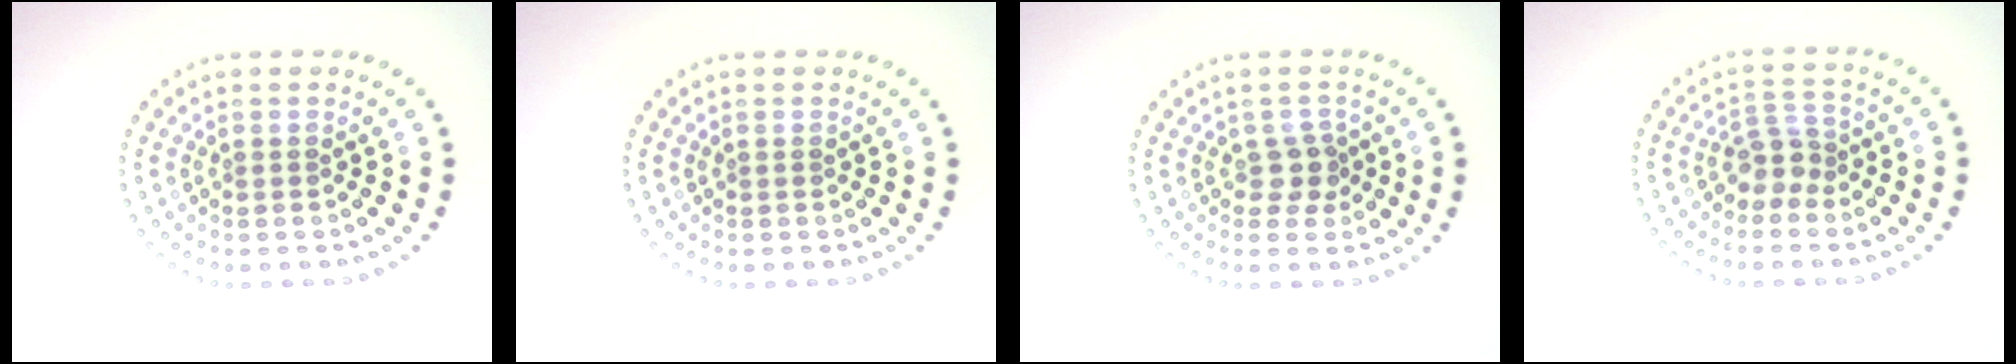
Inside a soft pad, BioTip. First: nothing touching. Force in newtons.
{"total": 0.0}
{"total": 1.8, "press": 1.6, "slide": 0.8}
{"total": 2.2, "press": 1.7, "slide": 1.4}